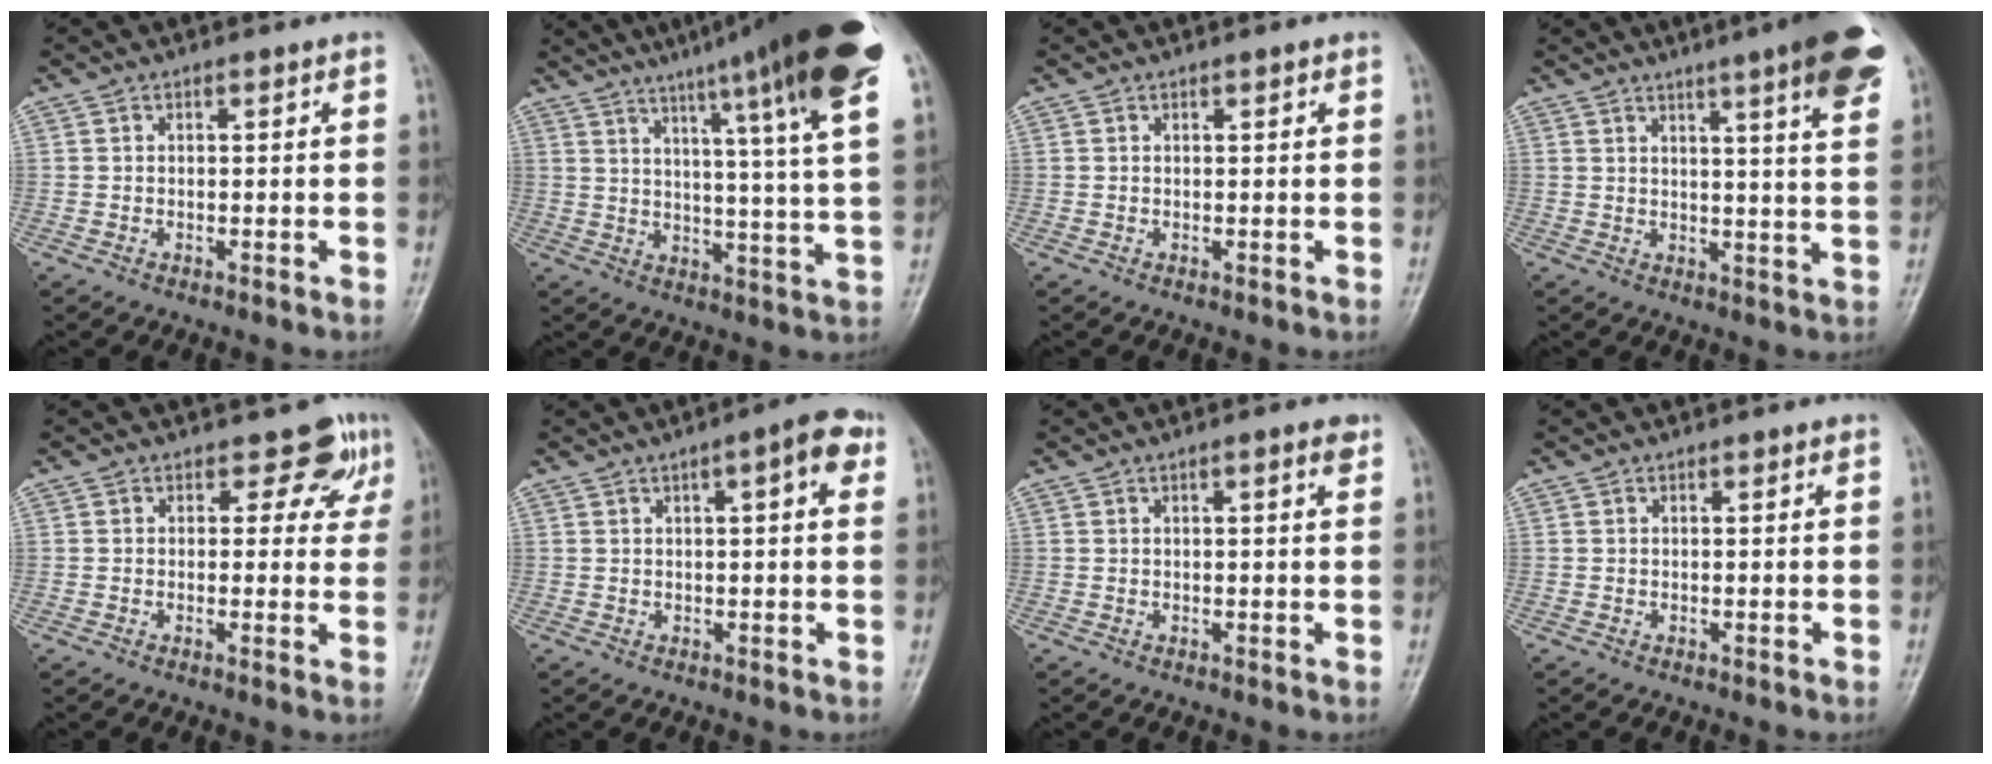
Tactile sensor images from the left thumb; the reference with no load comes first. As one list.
[{"total": 23.0, "force": [14.8, 1.1, 17.5], "torque": [-0.247, -0.053, 0.197]}, {"total": 0.5, "force": [0.3, 0.2, 0.4], "torque": [-0.005, -0.001, 0.004]}, {"total": 13.5, "force": [8.0, 1.5, 10.7], "torque": [-0.126, -0.030, 0.095]}, {"total": 4.7, "force": [3.2, 3.2, 1.5], "torque": [0.015, -0.018, 0.026]}, {"total": 6.6, "force": [2.7, 1.7, 5.8], "torque": [-0.068, 0.006, 0.030]}, {"total": 2.1, "force": [1.2, 0.4, 1.7], "torque": [-0.021, -0.002, 0.013]}, {"total": 0.5, "force": [0.4, 0.2, 0.2], "torque": [-0.004, -0.002, 0.005]}]